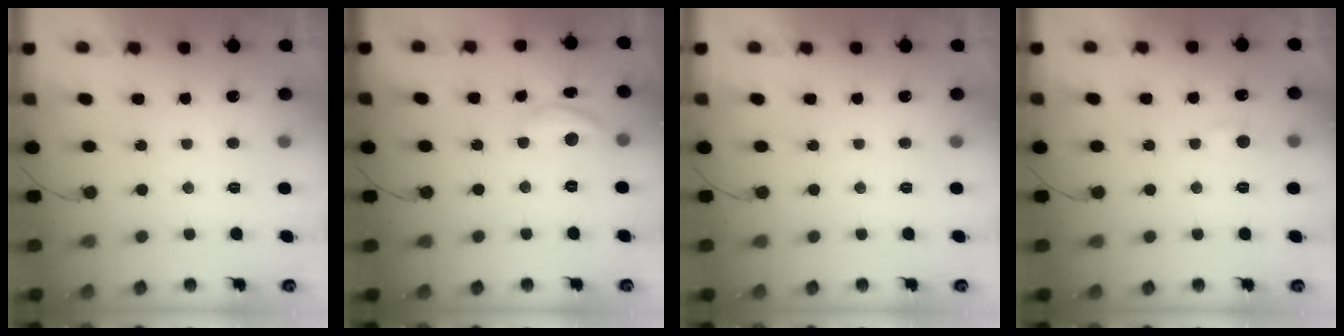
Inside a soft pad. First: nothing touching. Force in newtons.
{"total": 9.3, "press": 9.3, "slide": 0.6}
{"total": 0.0}
{"total": 4.4, "press": 4.3, "slide": 0.5}